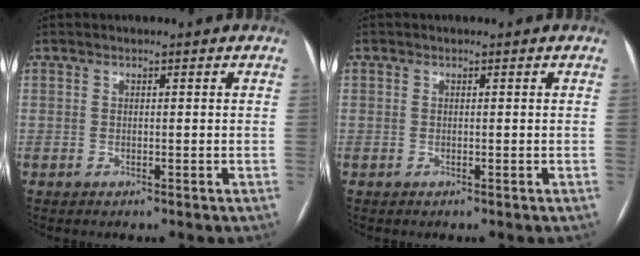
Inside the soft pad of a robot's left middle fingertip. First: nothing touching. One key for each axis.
{"total": 0.0}